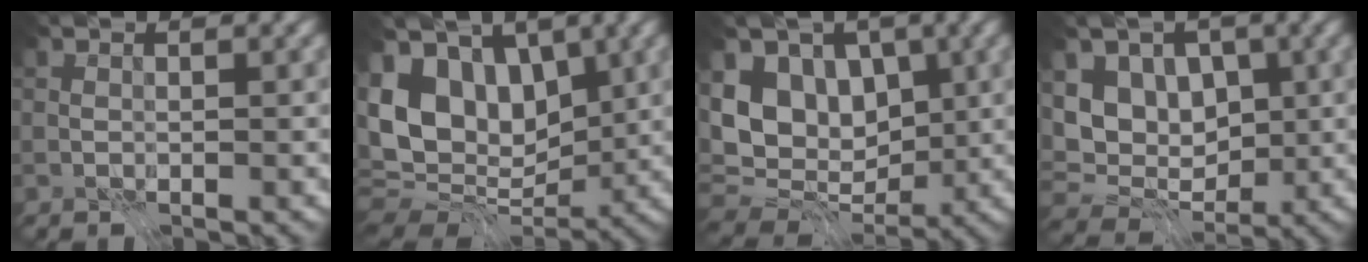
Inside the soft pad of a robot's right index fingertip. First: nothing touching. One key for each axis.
{"total": 10.3, "fx": 2.1, "fy": 6.8, "fz": 7.4, "tx": -0.143, "ty": 0.009, "tz": 0.023}
{"total": 7.8, "fx": 1.0, "fy": 5.7, "fz": 5.3, "tx": -0.078, "ty": 0.000, "tz": -0.003}
{"total": 6.2, "fx": 1.3, "fy": 4.6, "fz": 3.9, "tx": -0.049, "ty": 0.000, "tz": 0.005}